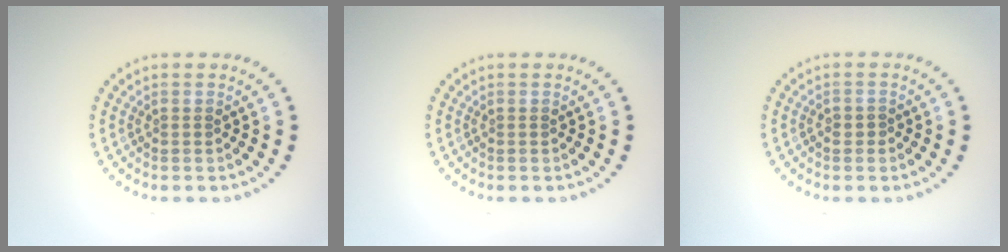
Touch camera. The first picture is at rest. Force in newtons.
{"total": 0.0}
{"total": 0.7, "press": 0.6, "slide": 0.4}